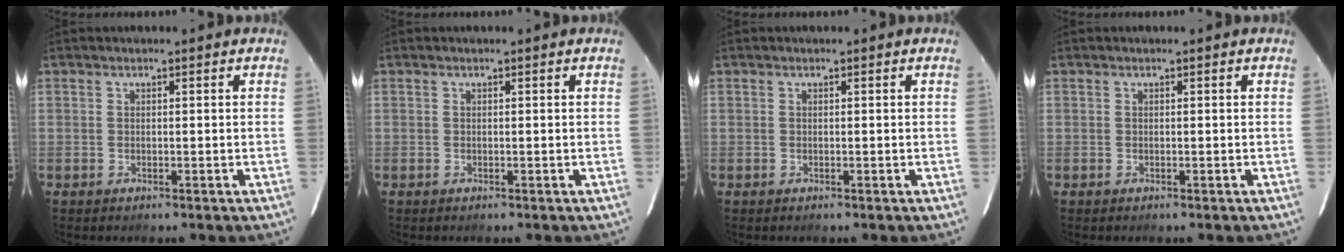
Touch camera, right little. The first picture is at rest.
{"total": 0.0}
{"total": 0.0}
{"total": 0.0}